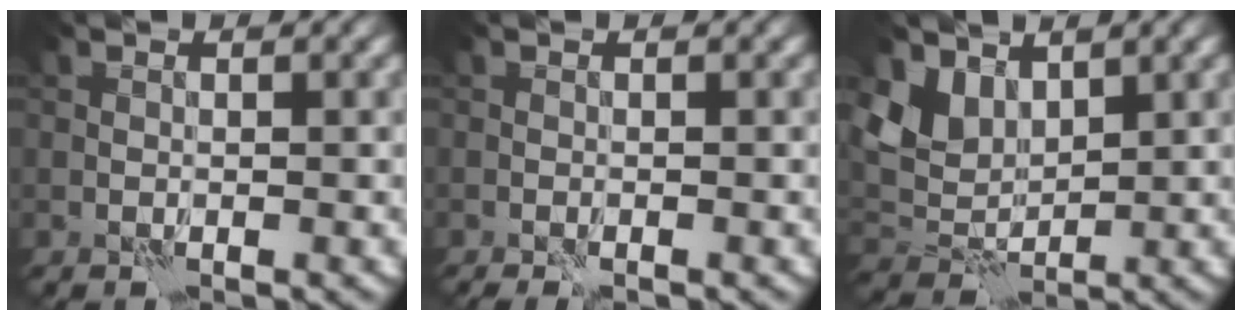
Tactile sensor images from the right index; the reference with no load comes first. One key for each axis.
{"total": 1.2, "fx": -0.9, "fy": 0.1, "fz": 0.8, "tx": -0.021, "ty": 0.000, "tz": -0.014}
{"total": 4.0, "fx": 2.8, "fy": 2.6, "fz": 1.3, "tx": -0.041, "ty": -0.005, "tz": 0.052}